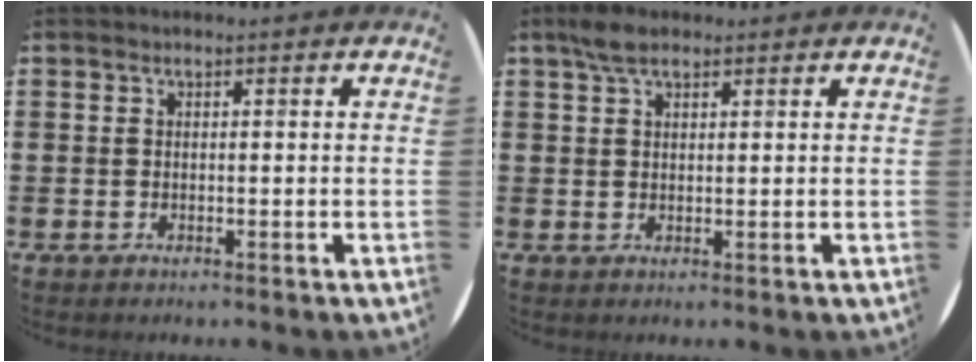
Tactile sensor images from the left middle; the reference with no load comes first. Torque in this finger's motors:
{"motor_torque": [0.72, -0.62, 0.11, 0.07]}